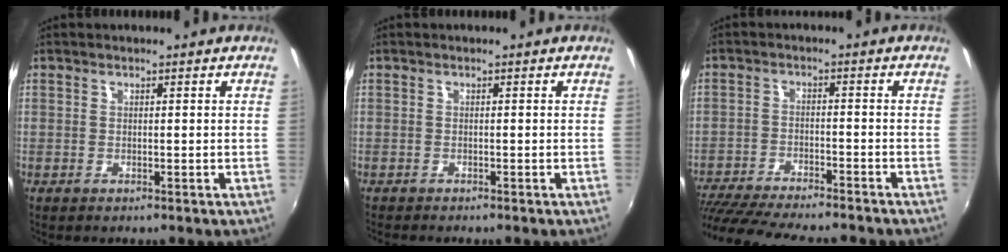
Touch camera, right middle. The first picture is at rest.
{"total": 1.4, "force": [-1.3, -0.1, 0.3], "torque": [-0.009, -0.012, -0.022]}
{"total": 18.1, "force": [-15.9, 2.8, 8.3], "torque": [-0.172, -0.035, -0.252]}